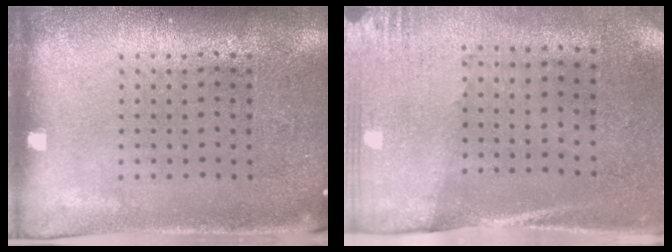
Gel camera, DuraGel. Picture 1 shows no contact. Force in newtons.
{"total": 2.7, "press": 2.4, "slide": 1.4}